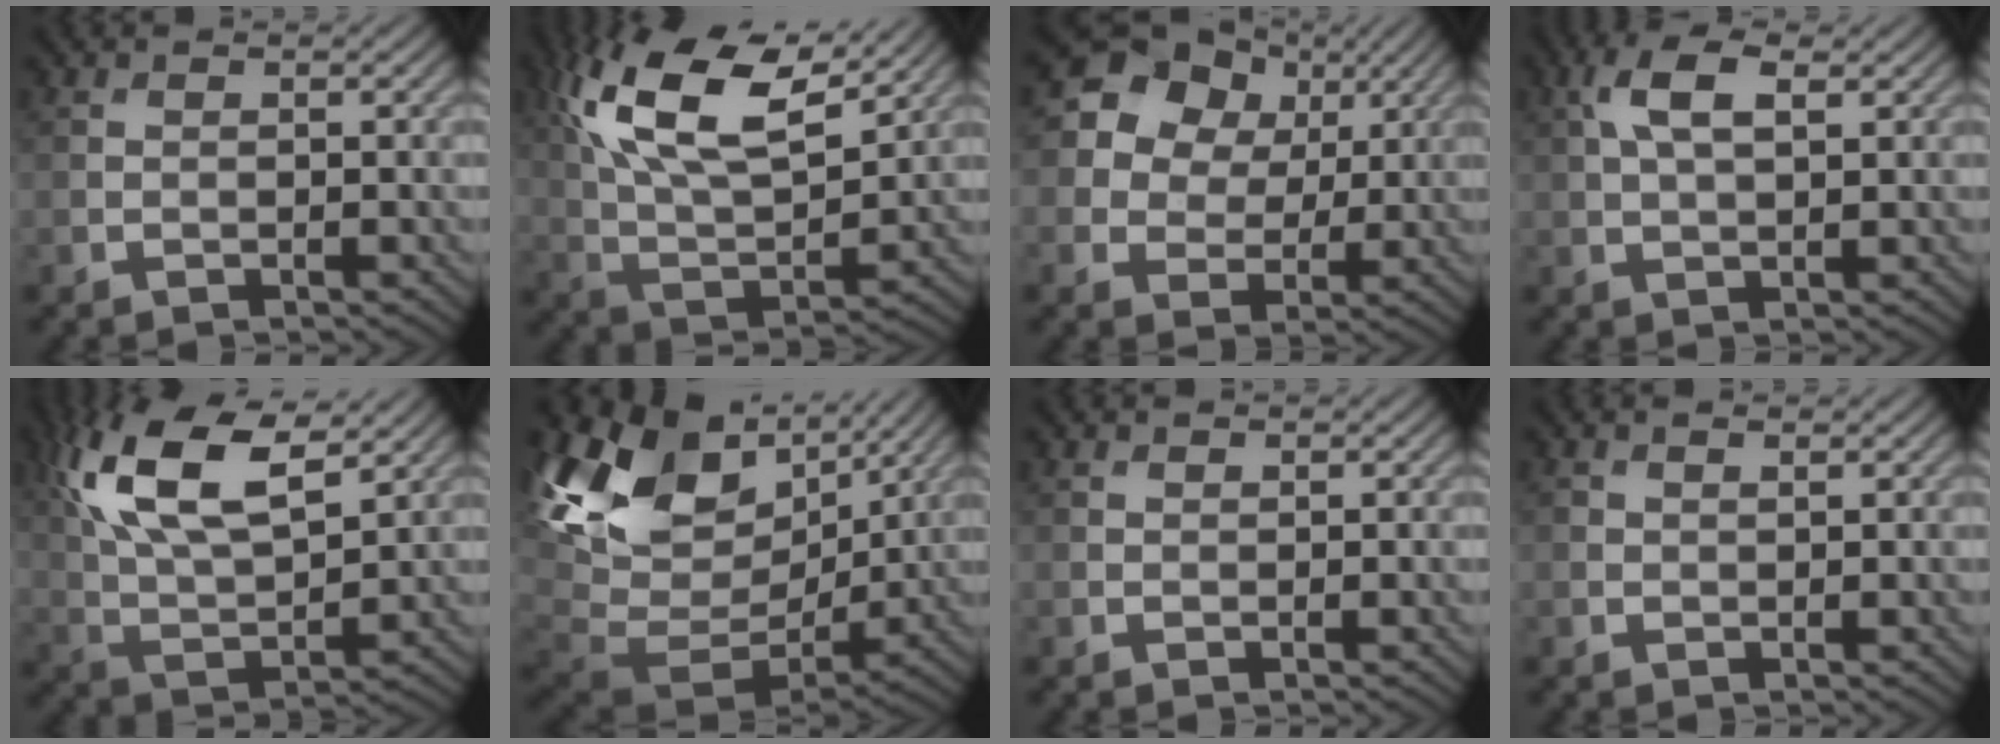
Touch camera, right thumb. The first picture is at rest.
{"total": 15.7, "force": [7.8, 6.8, 11.8], "torque": [-0.258, 0.015, 0.137]}
{"total": 13.6, "force": [5.7, 10.7, 6.2], "torque": [-0.170, 0.044, 0.117]}
{"total": 5.6, "force": [2.1, 2.6, 4.6], "torque": [-0.105, 0.008, 0.037]}
{"total": 14.3, "force": [6.7, 6.2, 11.0], "torque": [-0.248, 0.014, 0.129]}
{"total": 17.2, "force": [5.7, 11.5, 11.5], "torque": [-0.267, -0.011, 0.129]}
{"total": 0.6, "force": [0.4, 0.4, 0.0], "torque": [0.002, -0.002, 0.010]}
{"total": 0.8, "force": [0.7, 0.3, 0.4], "torque": [-0.011, 0.000, 0.013]}